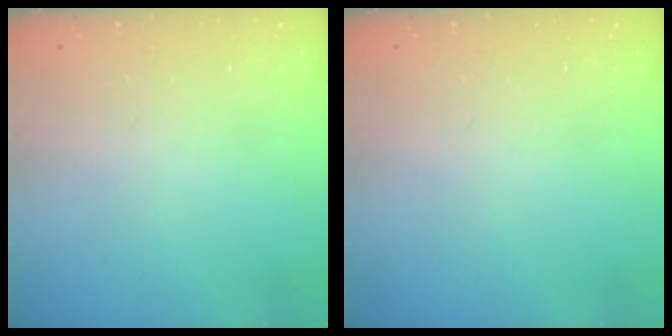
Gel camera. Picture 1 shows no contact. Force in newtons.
{"total": 0.0}